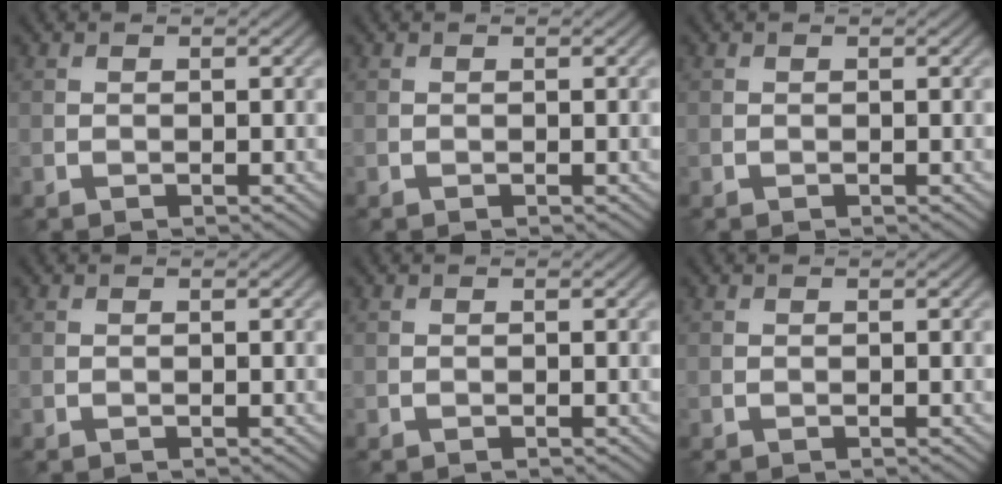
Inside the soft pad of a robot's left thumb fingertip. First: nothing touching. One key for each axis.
{"total": 0.0}
{"total": 0.0}
{"total": 0.0}
{"total": 0.0}
{"total": 0.0}